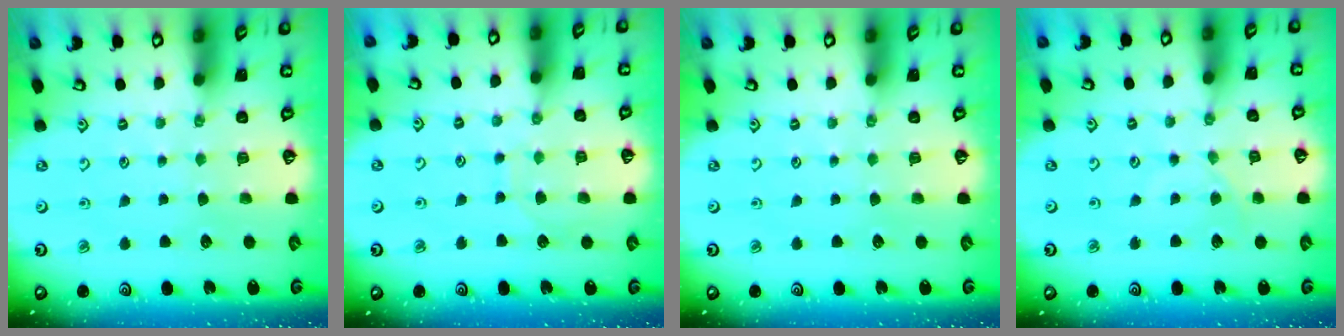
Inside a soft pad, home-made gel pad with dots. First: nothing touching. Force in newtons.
{"total": 6.9, "press": 6.9, "slide": 0.5}
{"total": 0.0}
{"total": 0.6, "press": 0.5, "slide": 0.2}